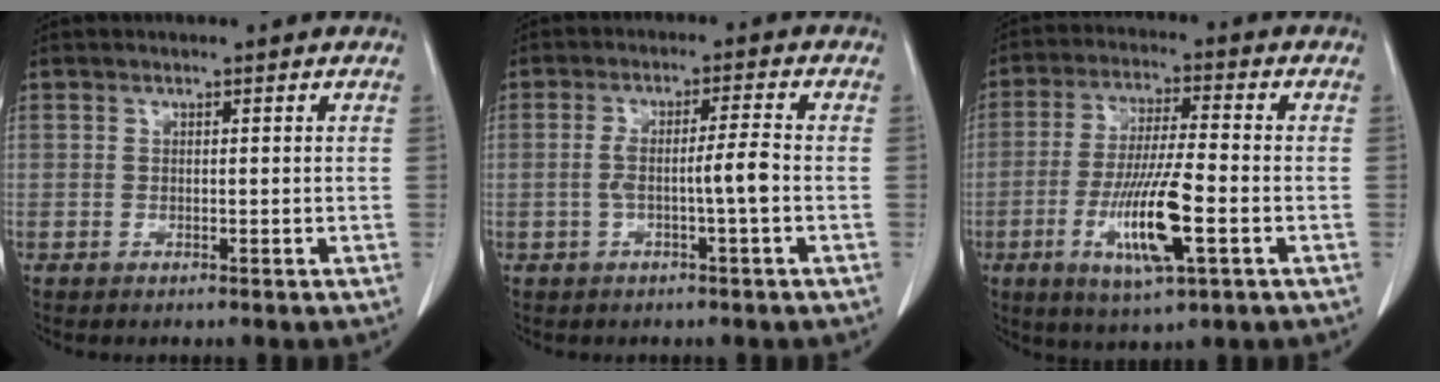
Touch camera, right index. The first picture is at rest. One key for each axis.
{"total": 4.8, "fx": -1.1, "fy": -0.3, "fz": 4.7, "tx": -0.088, "ty": 0.012, "tz": -0.017}
{"total": 12.0, "fx": -3.8, "fy": 1.2, "fz": 11.3, "tx": -0.218, "ty": -0.017, "tz": -0.068}